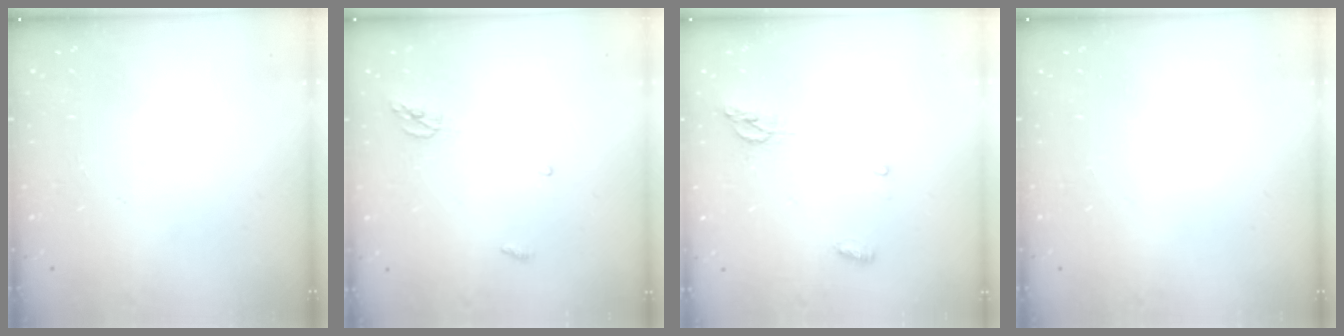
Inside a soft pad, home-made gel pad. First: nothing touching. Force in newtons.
{"total": 3.6, "press": 3.6, "slide": 0.3}
{"total": 4.9, "press": 4.9, "slide": 0.6}
{"total": 0.0}